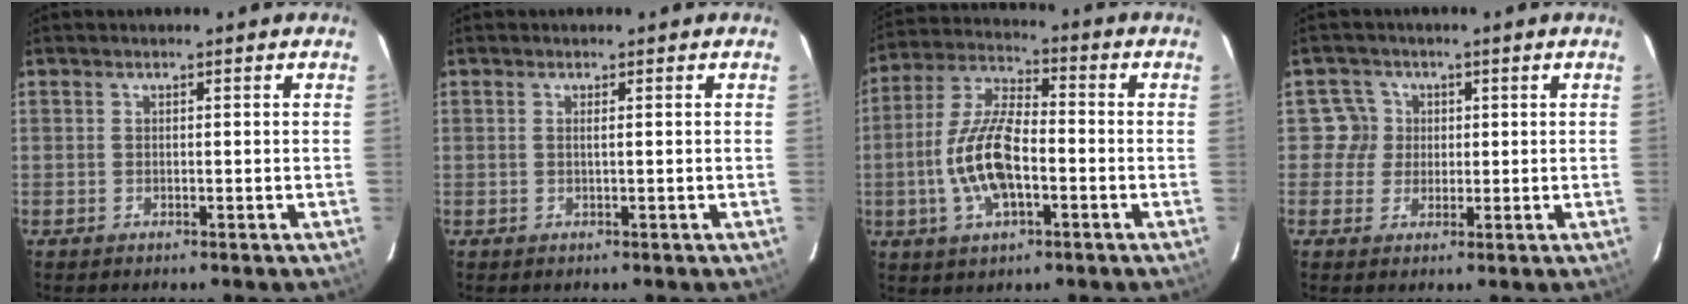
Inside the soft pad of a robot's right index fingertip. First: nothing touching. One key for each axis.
{"total": 0.8, "fx": 0.1, "fy": -0.3, "fz": 0.7, "tx": -0.014, "ty": 0.000, "tz": 0.001}
{"total": 13.3, "fx": -3.2, "fy": 5.5, "fz": 11.7, "tx": -0.246, "ty": 0.003, "tz": -0.062}
{"total": 3.6, "fx": 0.6, "fy": 3.5, "fz": -0.2, "tx": 0.018, "ty": 0.013, "tz": 0.005}